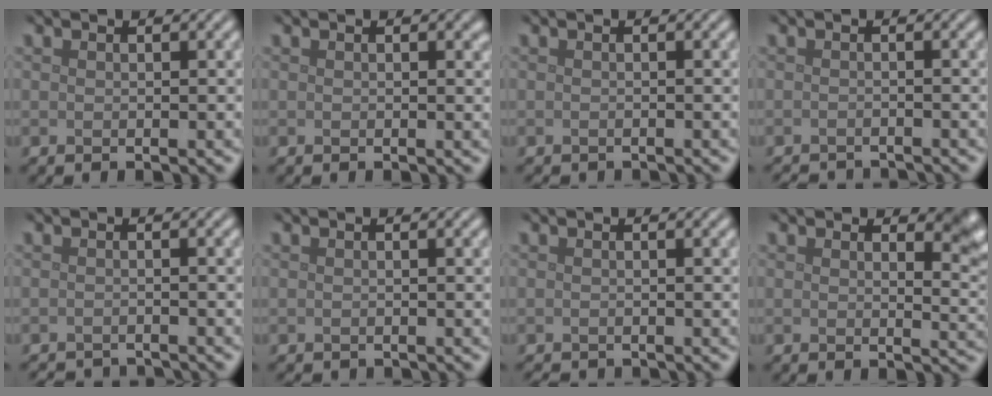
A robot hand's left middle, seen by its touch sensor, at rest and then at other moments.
{"total": 0.6, "force": [0.3, 0.3, 0.4], "torque": [-0.004, -0.002, 0.005]}
{"total": 0.8, "force": [-0.8, 0.0, 0.0], "torque": [0.001, -0.004, -0.013]}
{"total": 3.1, "force": [-3.1, 0.3, 0.7], "torque": [-0.012, -0.011, -0.048]}
{"total": 3.5, "force": [-3.4, 0.3, 0.6], "torque": [-0.012, -0.006, -0.052]}
{"total": 0.9, "force": [-0.9, 0.0, 0.0], "torque": [0.001, -0.006, -0.015]}
{"total": 1.9, "force": [-1.8, 0.2, 0.3], "torque": [0.001, -0.009, -0.028]}
{"total": 3.0, "force": [1.7, 1.3, 2.1], "torque": [-0.023, -0.008, 0.023]}